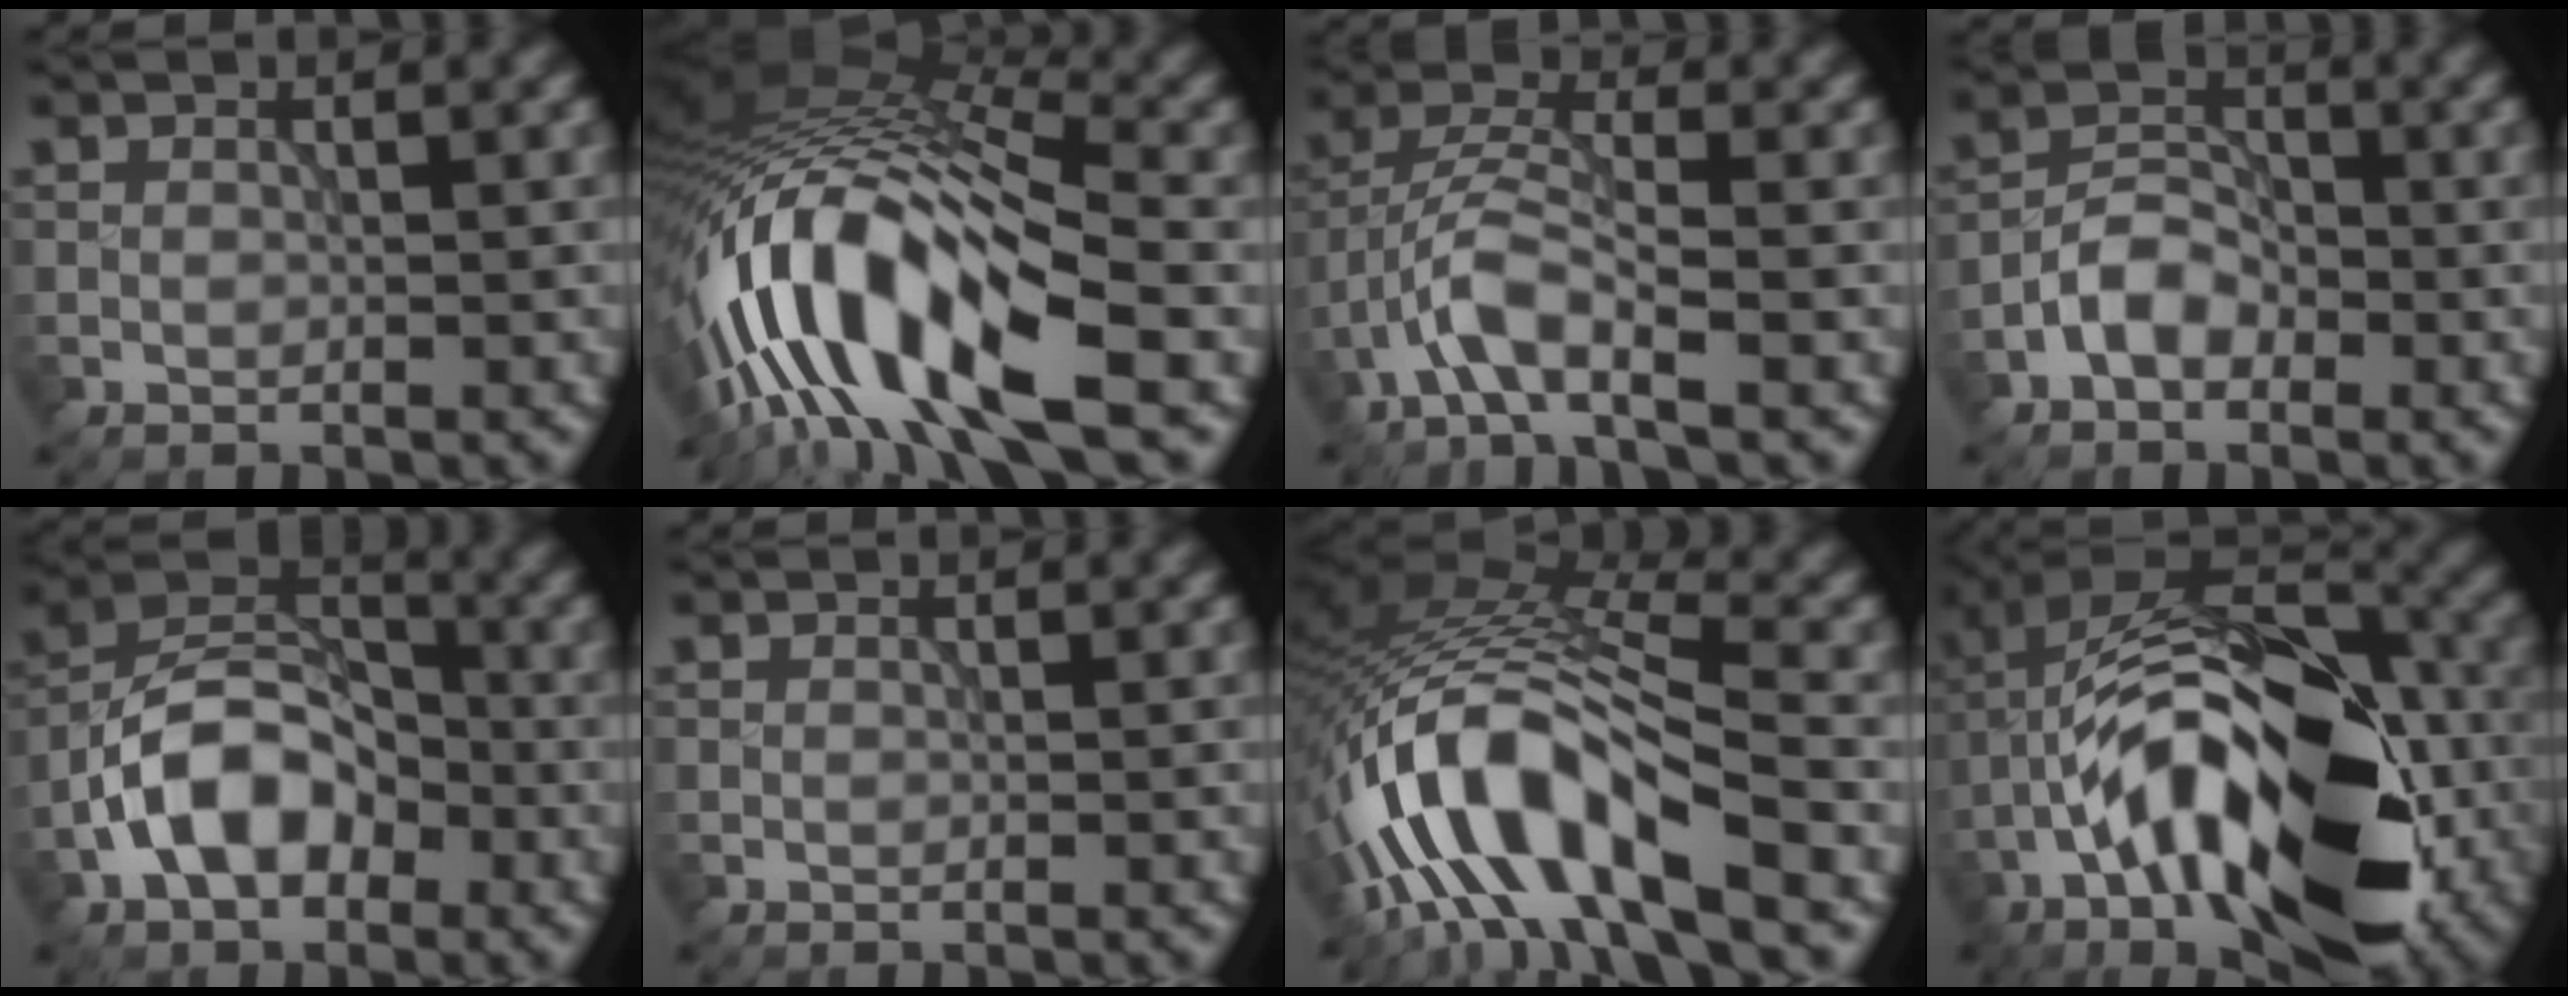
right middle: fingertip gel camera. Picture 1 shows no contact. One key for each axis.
{"total": 14.7, "fx": -4.7, "fy": 4.8, "fz": 13.0, "tx": -0.247, "ty": 0.020, "tz": -0.079}
{"total": 4.4, "fx": -2.5, "fy": 1.1, "fz": 3.5, "tx": -0.069, "ty": 0.014, "tz": -0.054}
{"total": 3.1, "fx": -1.8, "fy": 1.9, "fz": 1.8, "tx": -0.028, "ty": 0.011, "tz": -0.039}
{"total": 7.4, "fx": -3.3, "fy": 4.5, "fz": 4.9, "tx": -0.085, "ty": 0.014, "tz": -0.069}
{"total": 0.0}
{"total": 10.2, "fx": -6.0, "fy": 2.9, "fz": 7.7, "tx": -0.128, "ty": 0.012, "tz": -0.116}
{"total": 16.0, "fx": -4.7, "fy": 7.7, "fz": 13.3, "tx": -0.208, "ty": 0.019, "tz": -0.081}